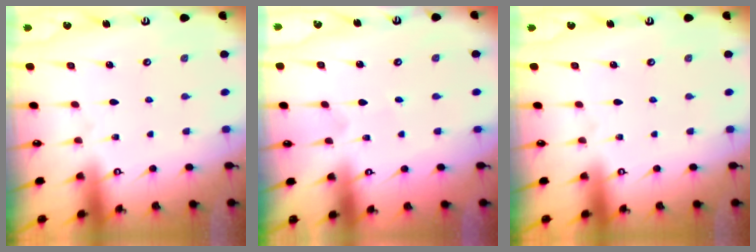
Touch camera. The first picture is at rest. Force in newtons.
{"total": 0.7, "press": 0.7, "slide": 0.0}
{"total": 0.0}